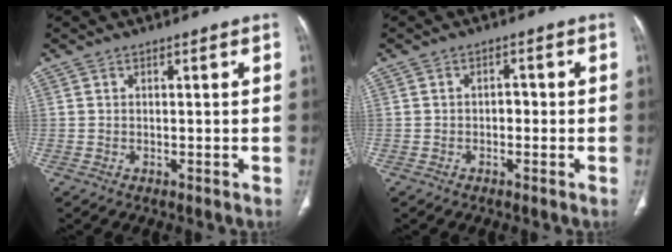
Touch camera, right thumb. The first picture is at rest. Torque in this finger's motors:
{"motor_torque": [0.20, 0.13, 0.38, 0.15, -0.03]}